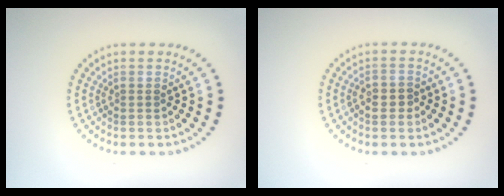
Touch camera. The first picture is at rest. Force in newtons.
{"total": 1.5, "press": 1.4, "slide": 0.5}